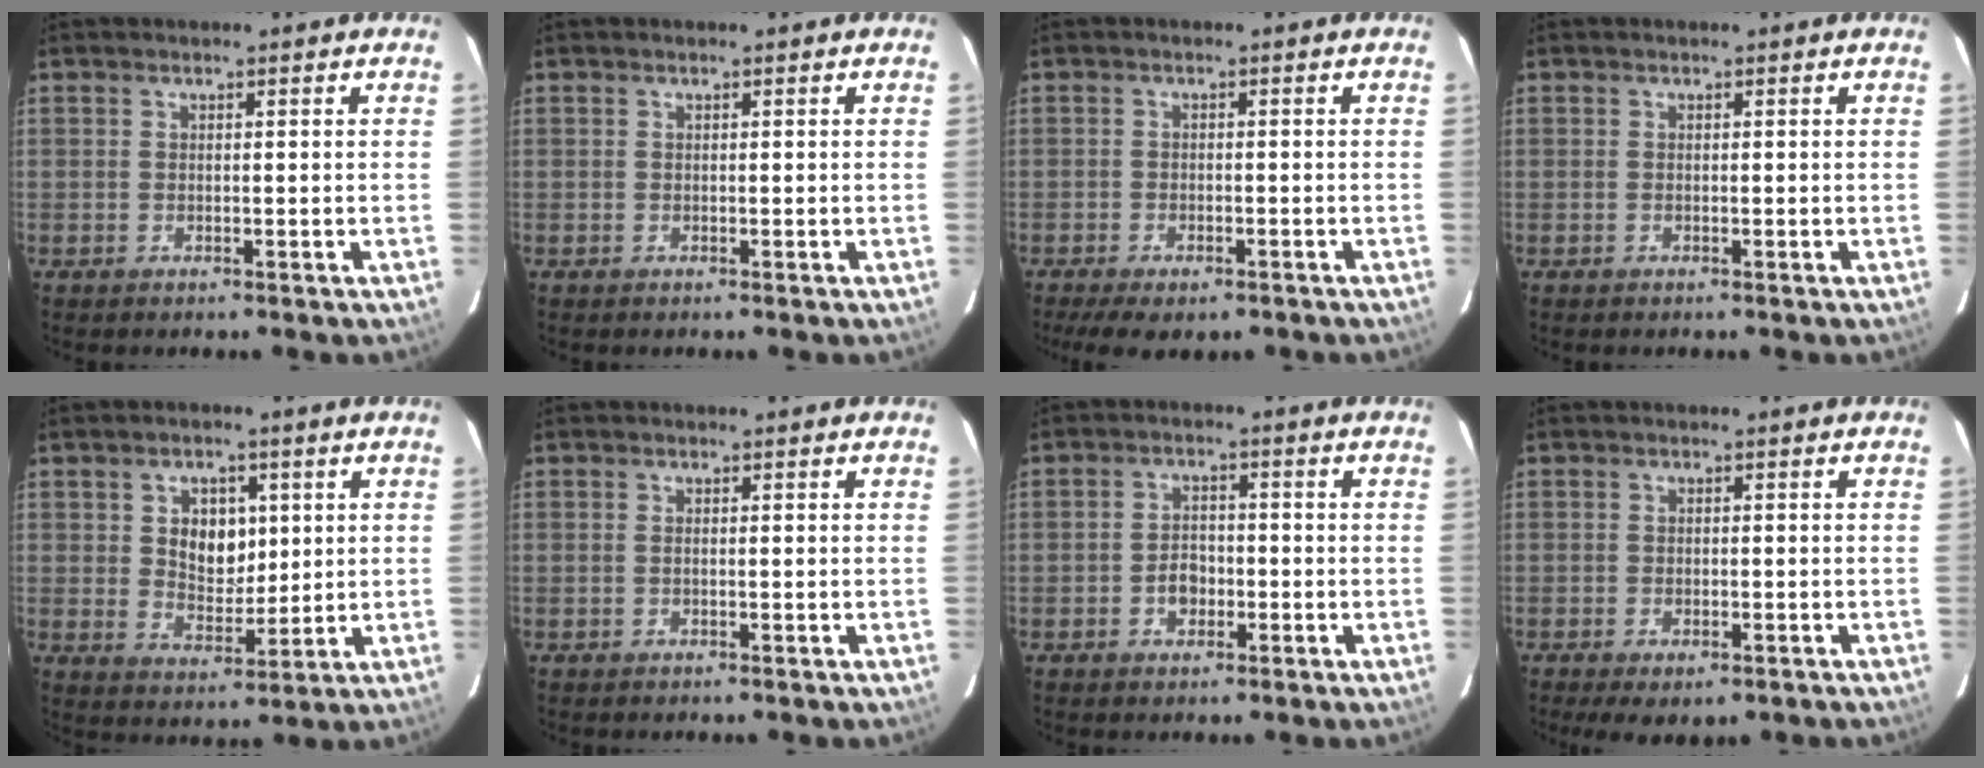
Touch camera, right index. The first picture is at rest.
{"total": 0.0}
{"total": 7.6, "force": [-5.5, 2.9, 4.4], "torque": [-0.104, -0.024, -0.086]}
{"total": 0.0}
{"total": 7.0, "force": [1.7, 5.3, 4.3], "torque": [-0.068, 0.004, 0.038]}
{"total": 0.5, "force": [-0.1, -0.1, 0.5], "torque": [-0.011, 0.002, -0.003]}
{"total": 3.8, "force": [-1.4, 2.9, 2.1], "torque": [-0.040, 0.008, -0.021]}
{"total": 5.5, "force": [-3.5, 2.4, 3.5], "torque": [-0.080, -0.023, -0.054]}